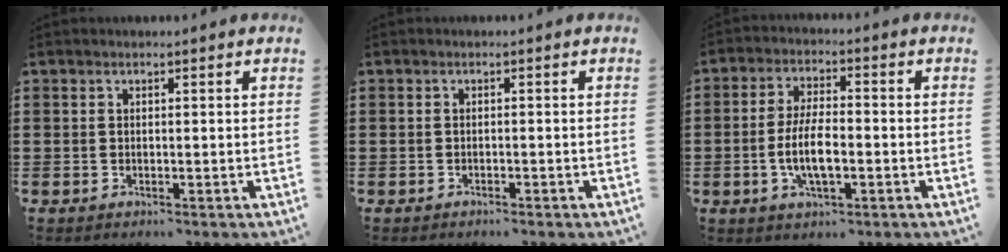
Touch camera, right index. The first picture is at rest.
{"total": 0.6, "force": [-0.6, 0.1, 0.1], "torque": [-0.005, -0.002, -0.012]}
{"total": 7.0, "force": [-1.5, 2.6, 6.3], "torque": [-0.134, -0.001, -0.034]}